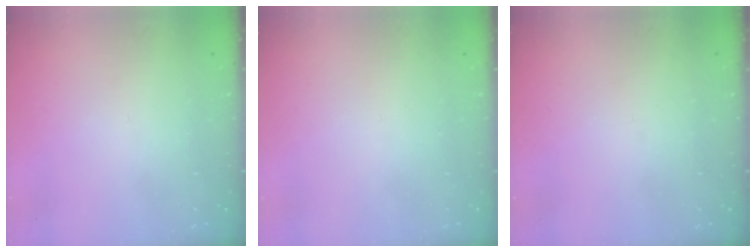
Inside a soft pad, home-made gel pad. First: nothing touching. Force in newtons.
{"total": 1.5, "press": 1.5, "slide": 0.1}
{"total": 0.0}